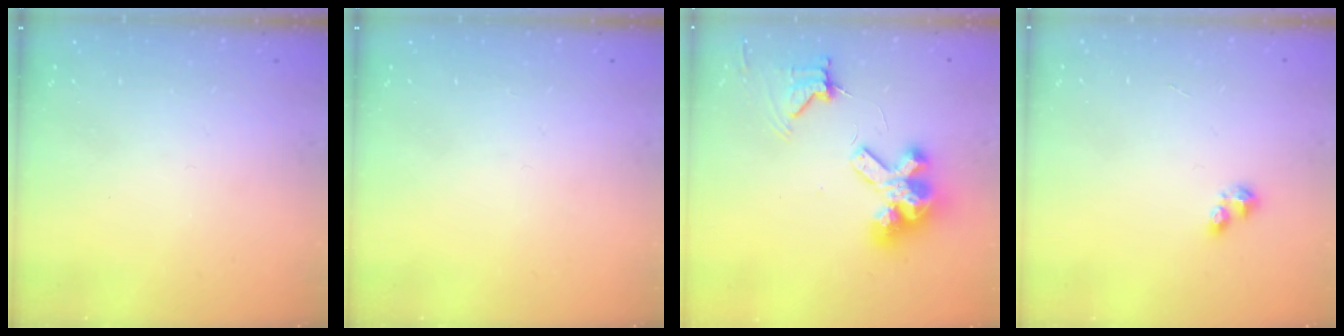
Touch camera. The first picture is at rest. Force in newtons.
{"total": 0.0}
{"total": 11.4, "press": 11.3, "slide": 1.5}
{"total": 2.5, "press": 2.5, "slide": 0.4}